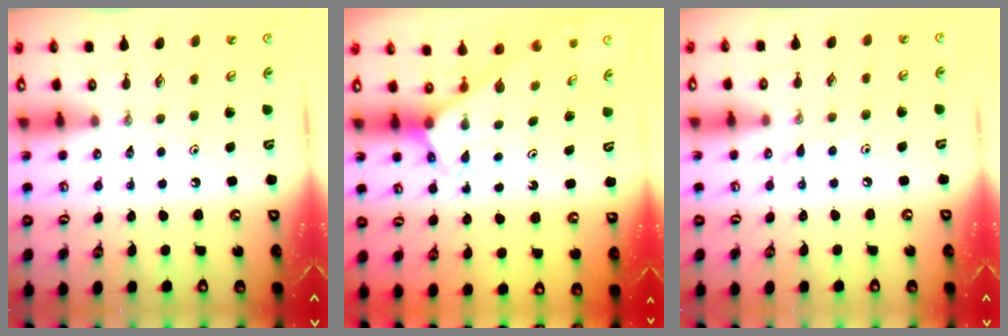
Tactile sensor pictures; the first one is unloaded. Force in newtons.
{"total": 2.6, "press": 2.6, "slide": 0.1}
{"total": 5.2, "press": 5.2, "slide": 0.6}